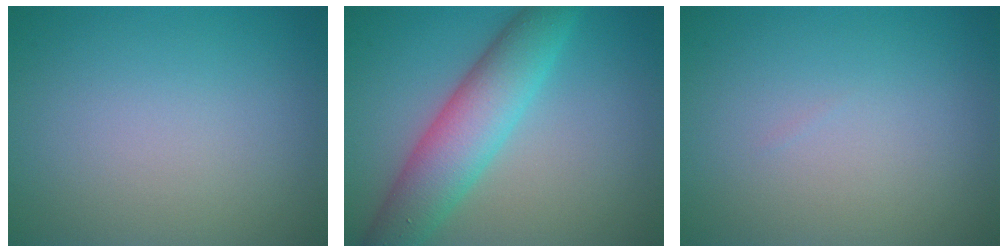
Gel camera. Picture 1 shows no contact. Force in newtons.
{"total": 6.6, "press": 6.6, "slide": 0.2}
{"total": 0.0}